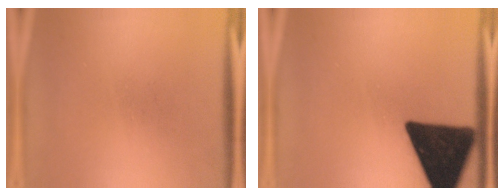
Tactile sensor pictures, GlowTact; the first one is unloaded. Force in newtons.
{"total": 18.3}